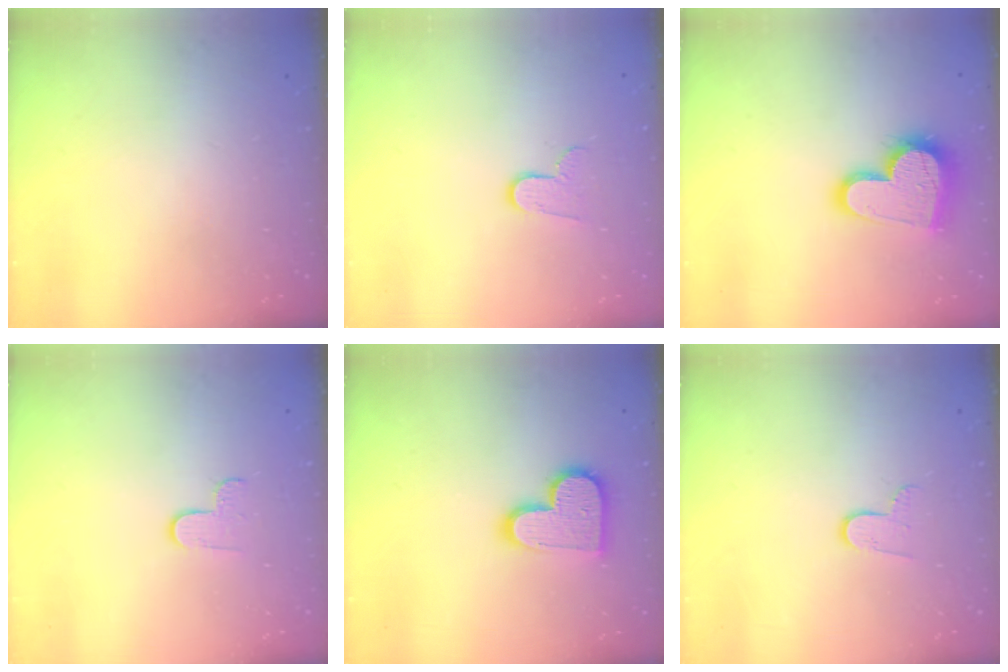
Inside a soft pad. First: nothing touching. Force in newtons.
{"total": 6.4, "press": 6.4, "slide": 0.5}
{"total": 16.4, "press": 16.3, "slide": 1.2}
{"total": 2.9, "press": 2.9, "slide": 0.3}
{"total": 14.2, "press": 14.2, "slide": 1.1}
{"total": 5.2, "press": 5.2, "slide": 0.4}